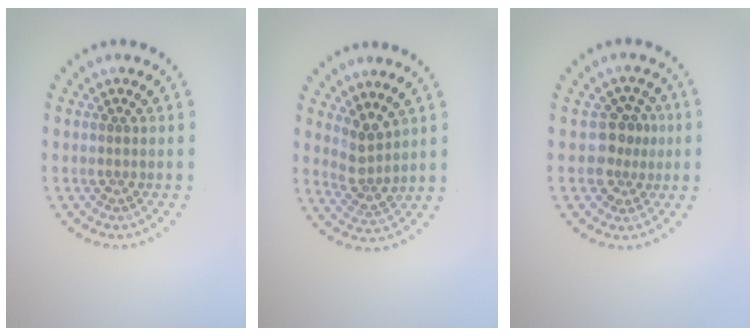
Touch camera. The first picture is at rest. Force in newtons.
{"total": 2.7, "press": 2.1, "slide": 1.7}
{"total": 2.9, "press": 2.6, "slide": 1.3}